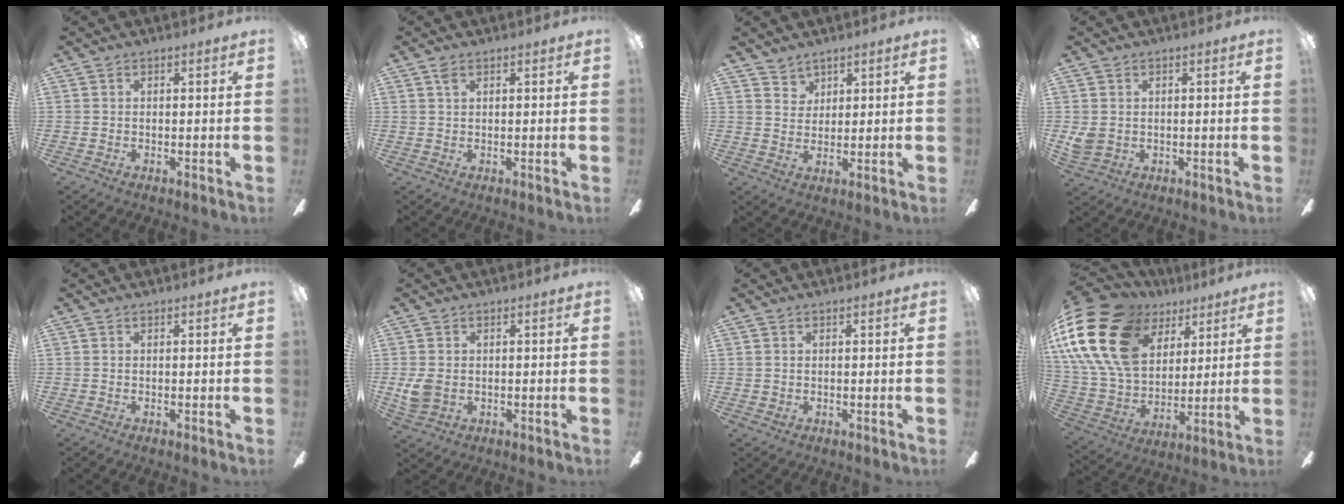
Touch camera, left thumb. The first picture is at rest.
{"total": 1.8, "force": [1.1, 0.8, 1.1], "torque": [-0.026, 0.003, 0.021]}
{"total": 4.0, "force": [3.2, 2.3, -0.3], "torque": [0.010, -0.018, 0.059]}
{"total": 3.1, "force": [1.0, 2.6, 1.4], "torque": [-0.028, 0.004, 0.021]}
{"total": 0.0}
{"total": 4.3, "force": [0.2, 3.4, 2.7], "torque": [-0.053, 0.000, 0.004]}
{"total": 0.8, "force": [0.5, 0.6, 0.1], "torque": [-0.003, 0.004, 0.009]}
{"total": 25.1, "force": [11.0, 17.3, 14.5], "torque": [-0.309, -0.047, 0.212]}